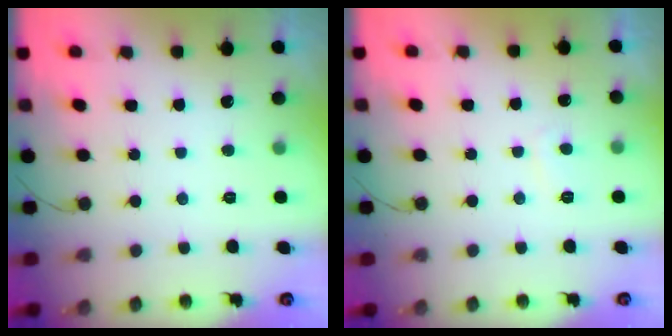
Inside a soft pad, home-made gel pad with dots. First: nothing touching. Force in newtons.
{"total": 1.2, "press": 1.1, "slide": 0.5}